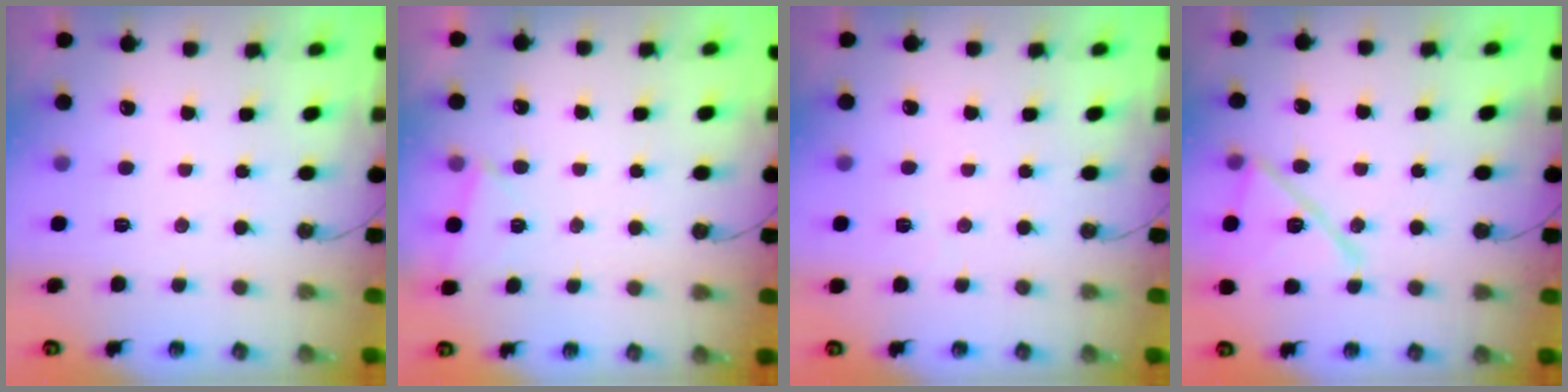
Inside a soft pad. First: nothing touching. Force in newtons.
{"total": 1.9, "press": 1.8, "slide": 0.6}
{"total": 1.5, "press": 1.5, "slide": 0.2}
{"total": 15.1, "press": 15.1, "slide": 0.1}